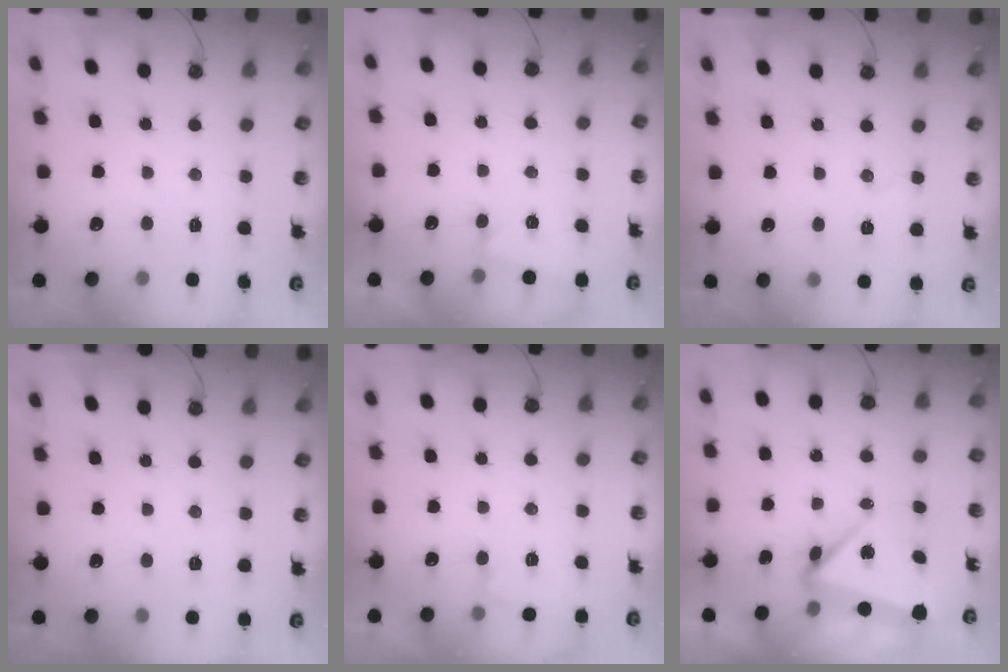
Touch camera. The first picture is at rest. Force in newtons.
{"total": 3.1, "press": 2.1, "slide": 2.4}
{"total": 3.8, "press": 3.7, "slide": 0.8}
{"total": 1.8, "press": 1.7, "slide": 0.6}
{"total": 2.5, "press": 2.5, "slide": 0.4}
{"total": 5.5, "press": 5.4, "slide": 0.6}